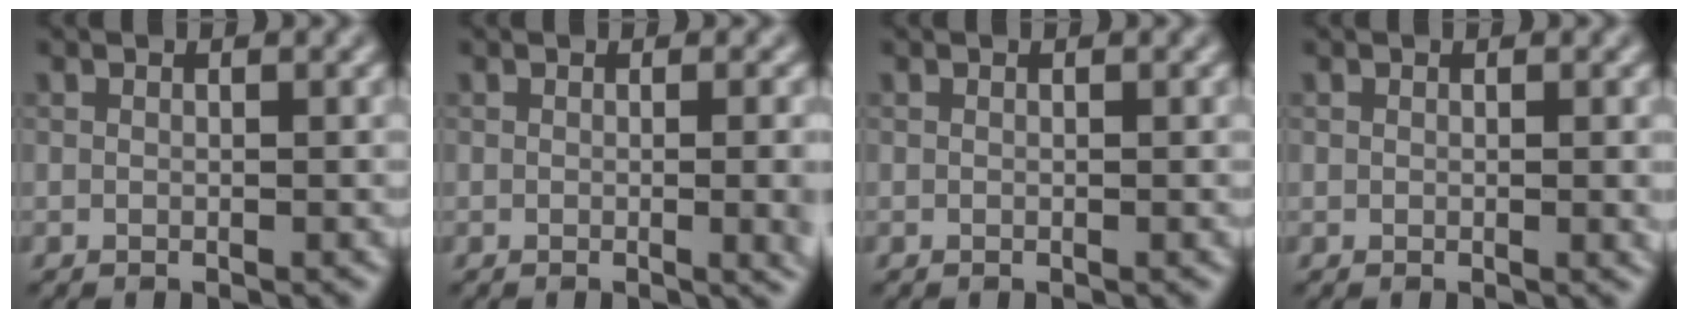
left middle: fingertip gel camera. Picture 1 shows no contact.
{"total": 4.5, "force": [-0.2, 1.8, 4.1], "torque": [-0.031, -0.004, 0.000]}
{"total": 0.0}
{"total": 0.9, "force": [0.2, 0.3, 0.8], "torque": [-0.008, -0.005, 0.003]}